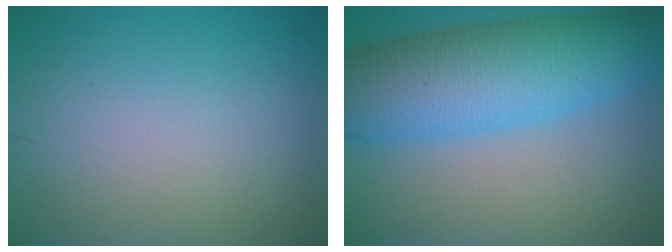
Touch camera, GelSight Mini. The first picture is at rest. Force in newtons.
{"total": 10.7, "press": 10.7, "slide": 0.3}